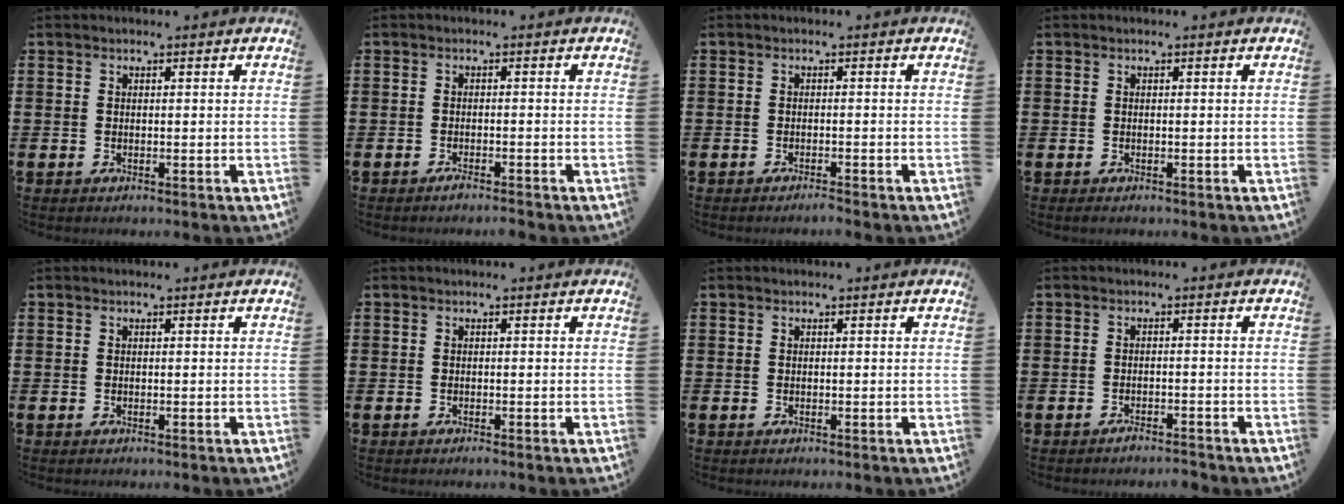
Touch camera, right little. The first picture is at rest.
{"total": 1.1, "force": [-1.0, 0.0, 0.5], "torque": [-0.009, -0.002, -0.019]}
{"total": 0.8, "force": [-0.8, -0.1, 0.2], "torque": [-0.004, -0.002, -0.016]}
{"total": 0.0}
{"total": 0.0}
{"total": 0.0}
{"total": 0.0}
{"total": 1.6, "force": [-1.5, 0.0, 0.3], "torque": [-0.009, 0.001, -0.029]}